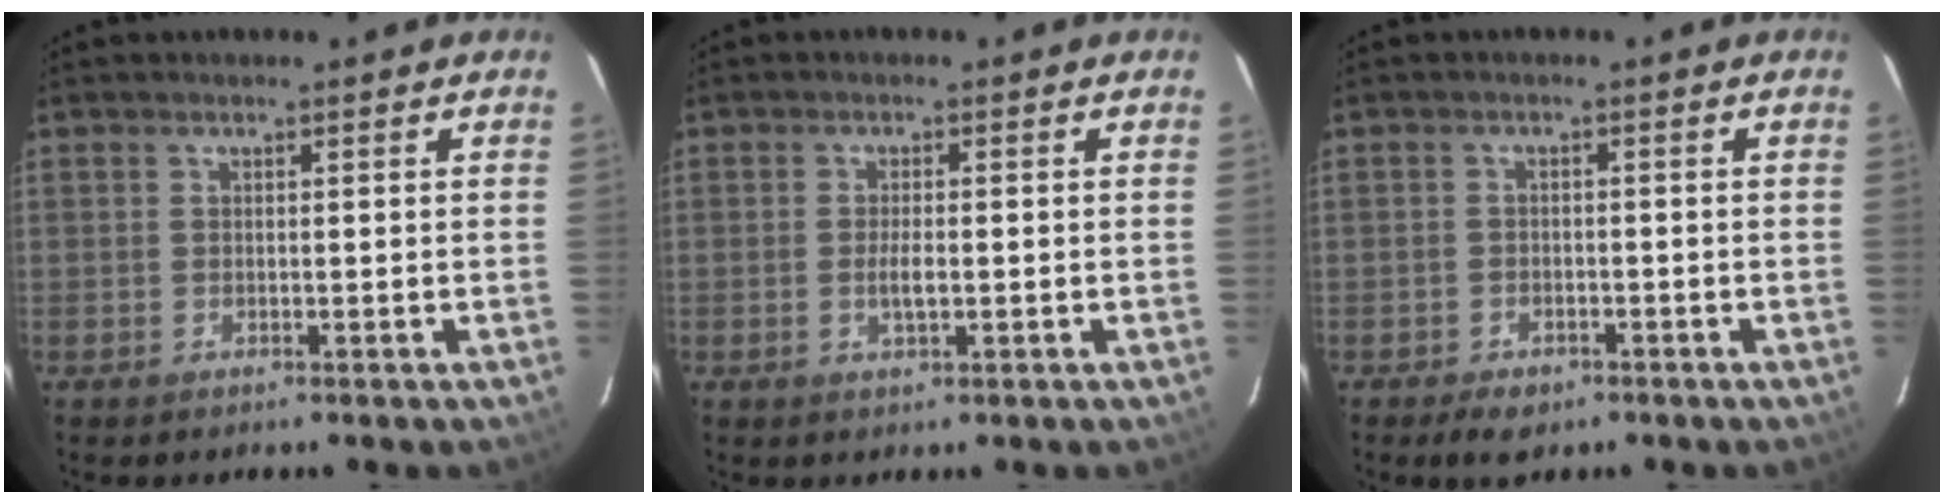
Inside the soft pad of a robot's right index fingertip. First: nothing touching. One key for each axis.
{"total": 2.6, "fx": -0.5, "fy": 0.8, "fz": 2.5, "tx": -0.048, "ty": -0.005, "tz": -0.008}
{"total": 4.3, "fx": -3.0, "fy": 2.5, "fz": 1.8, "tx": -0.044, "ty": -0.001, "tz": -0.040}